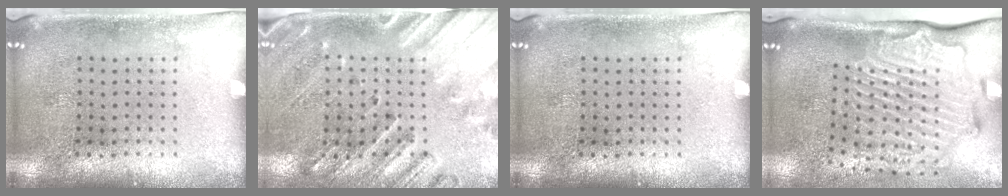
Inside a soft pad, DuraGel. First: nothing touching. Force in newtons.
{"total": 2.4, "press": 2.0, "slide": 1.4}
{"total": 0.0}
{"total": 3.1, "press": 2.4, "slide": 1.9}